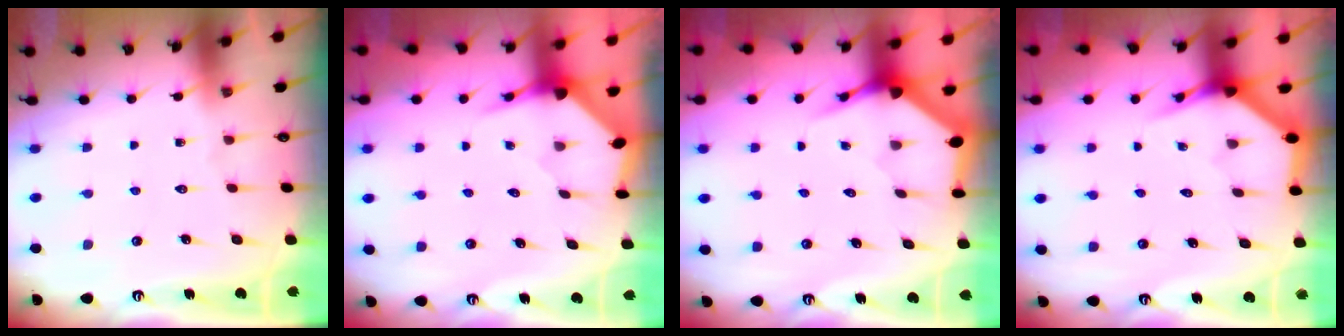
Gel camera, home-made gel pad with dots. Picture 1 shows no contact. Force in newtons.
{"total": 3.7, "press": 3.7, "slide": 0.4}
{"total": 3.8, "press": 3.8, "slide": 0.5}
{"total": 3.9, "press": 3.9, "slide": 0.2}